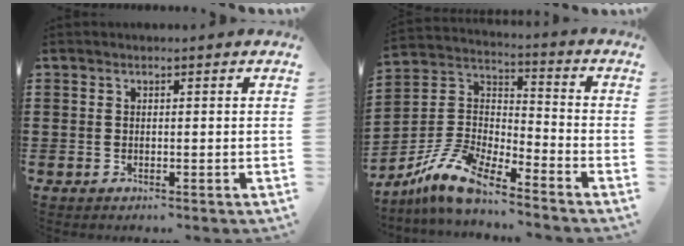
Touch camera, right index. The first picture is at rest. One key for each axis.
{"total": 9.8, "fx": -8.3, "fy": 2.0, "fz": 4.9, "tx": -0.128, "ty": 0.004, "tz": -0.171}